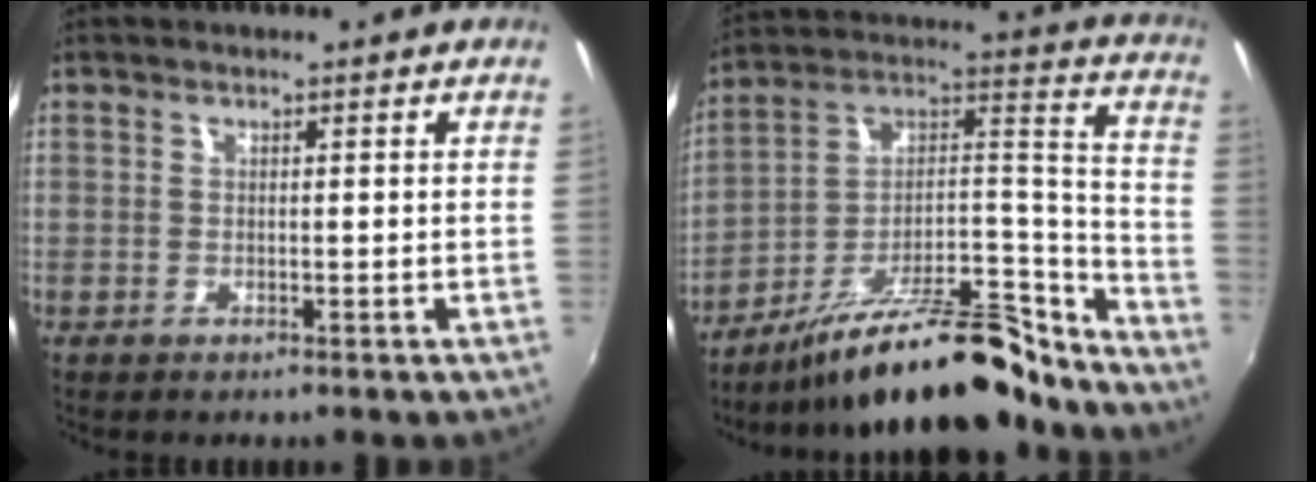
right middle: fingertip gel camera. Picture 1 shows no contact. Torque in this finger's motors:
{"motor_torque": [1.35, -0.79, 0.38, 0.21]}